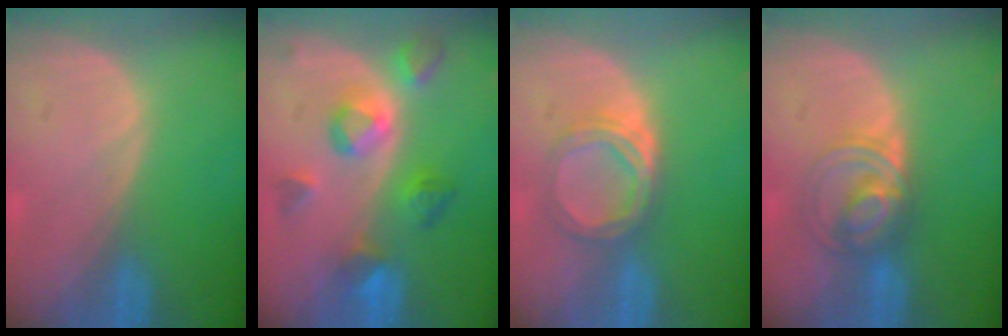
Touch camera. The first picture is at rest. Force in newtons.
{"total": 7.5, "press": 7.1, "slide": 2.6}
{"total": 5.6, "press": 5.0, "slide": 2.5}
{"total": 5.7, "press": 5.6, "slide": 0.4}